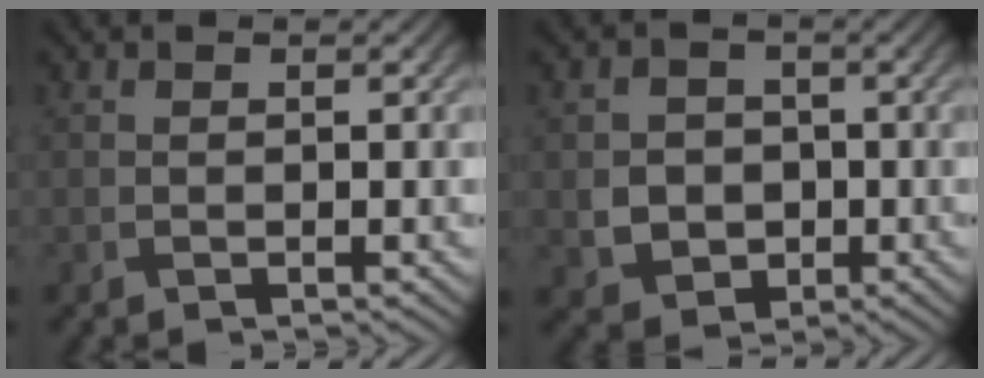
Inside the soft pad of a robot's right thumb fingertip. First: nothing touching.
{"total": 4.7, "force": [-0.7, 4.3, 1.8], "torque": [-0.041, -0.006, -0.024]}